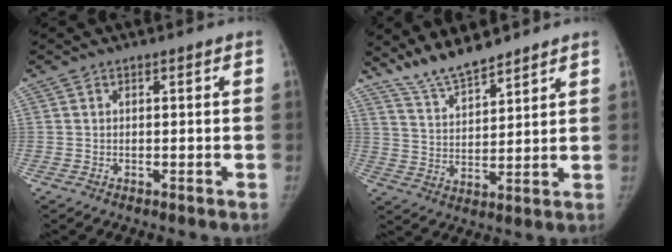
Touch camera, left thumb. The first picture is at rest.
{"total": 8.6, "force": [7.8, 1.8, 3.3], "torque": [-0.050, -0.043, 0.153]}